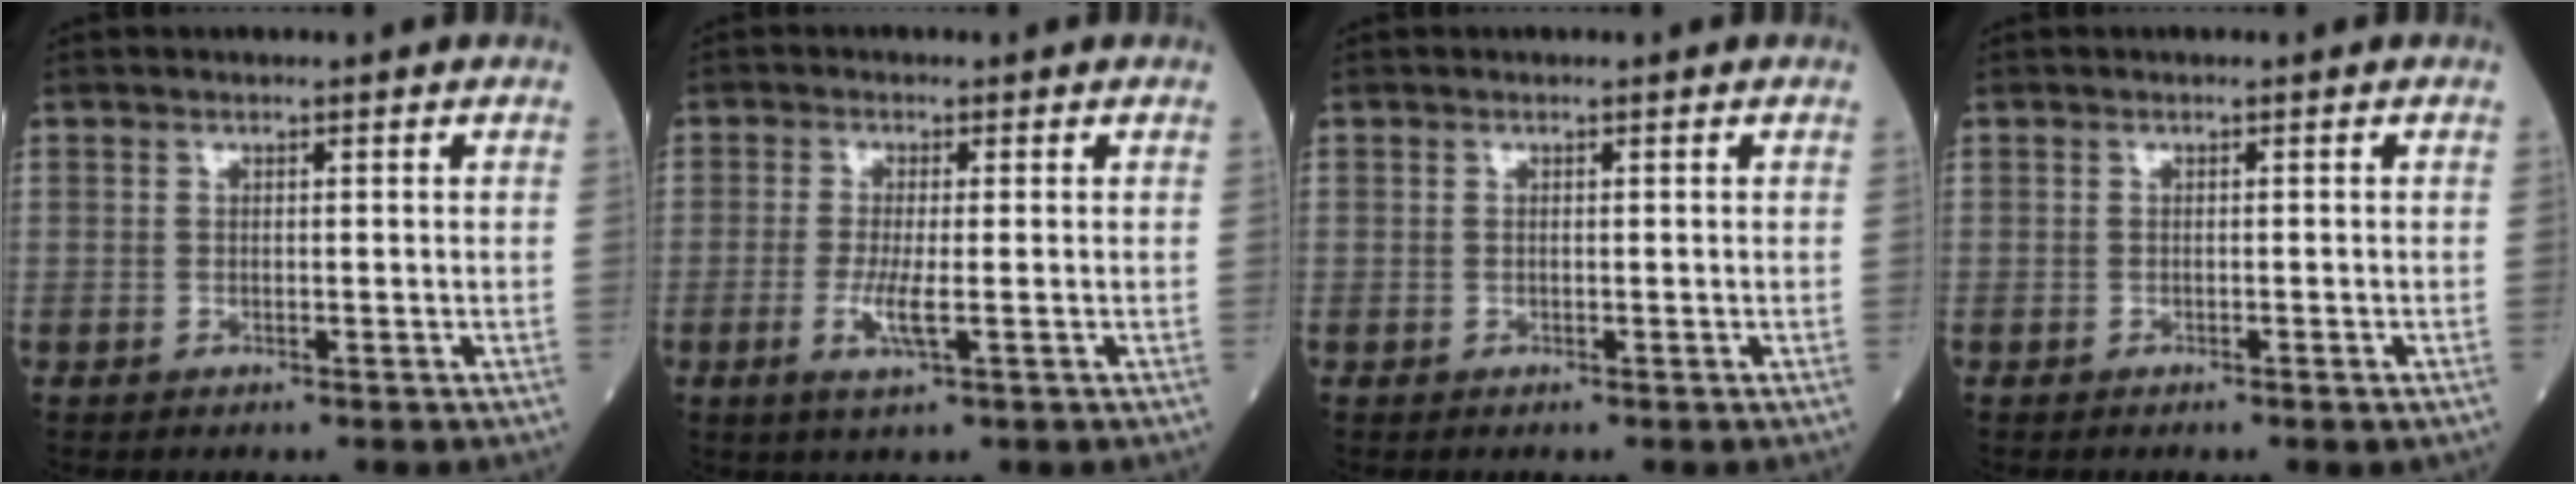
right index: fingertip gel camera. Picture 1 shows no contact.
{"total": 3.9, "force": [-1.0, 0.2, 3.7], "torque": [-0.079, -0.008, -0.020]}
{"total": 0.0}
{"total": 0.5, "force": [-0.4, 0.0, 0.4], "torque": [-0.009, 0.000, -0.003]}